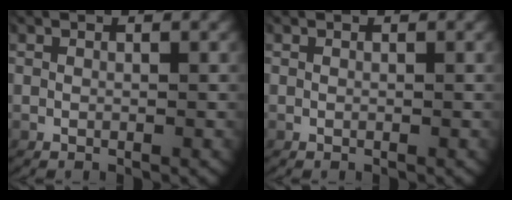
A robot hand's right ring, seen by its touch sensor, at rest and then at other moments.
{"total": 0.0}